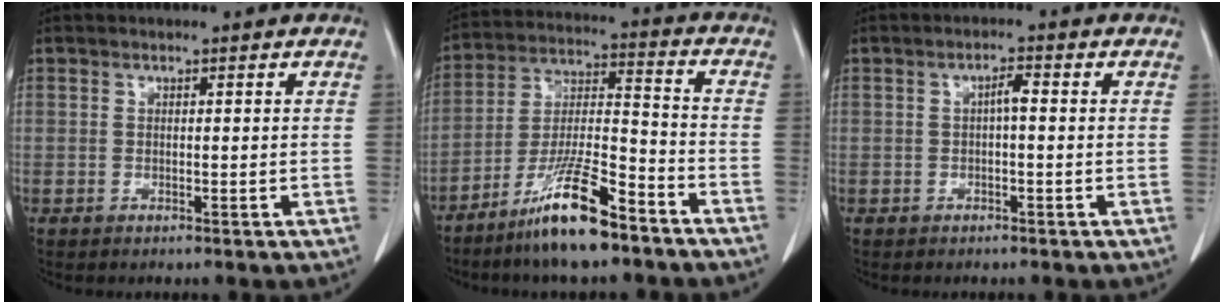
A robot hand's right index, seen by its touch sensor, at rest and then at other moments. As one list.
[{"total": 13.2, "force": [-9.3, 1.8, 9.2], "torque": [-0.181, -0.011, -0.171]}, {"total": 1.9, "force": [0.0, 0.4, 1.9], "torque": [-0.031, 0.006, 0.000]}]